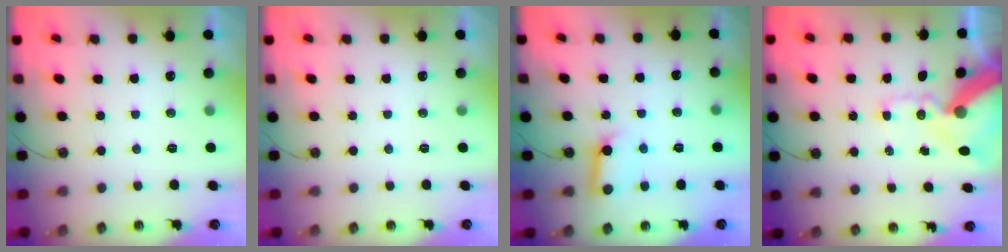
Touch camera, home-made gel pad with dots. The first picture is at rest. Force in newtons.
{"total": 0.0}
{"total": 9.0, "press": 8.9, "slide": 1.1}
{"total": 17.7, "press": 17.5, "slide": 2.5}